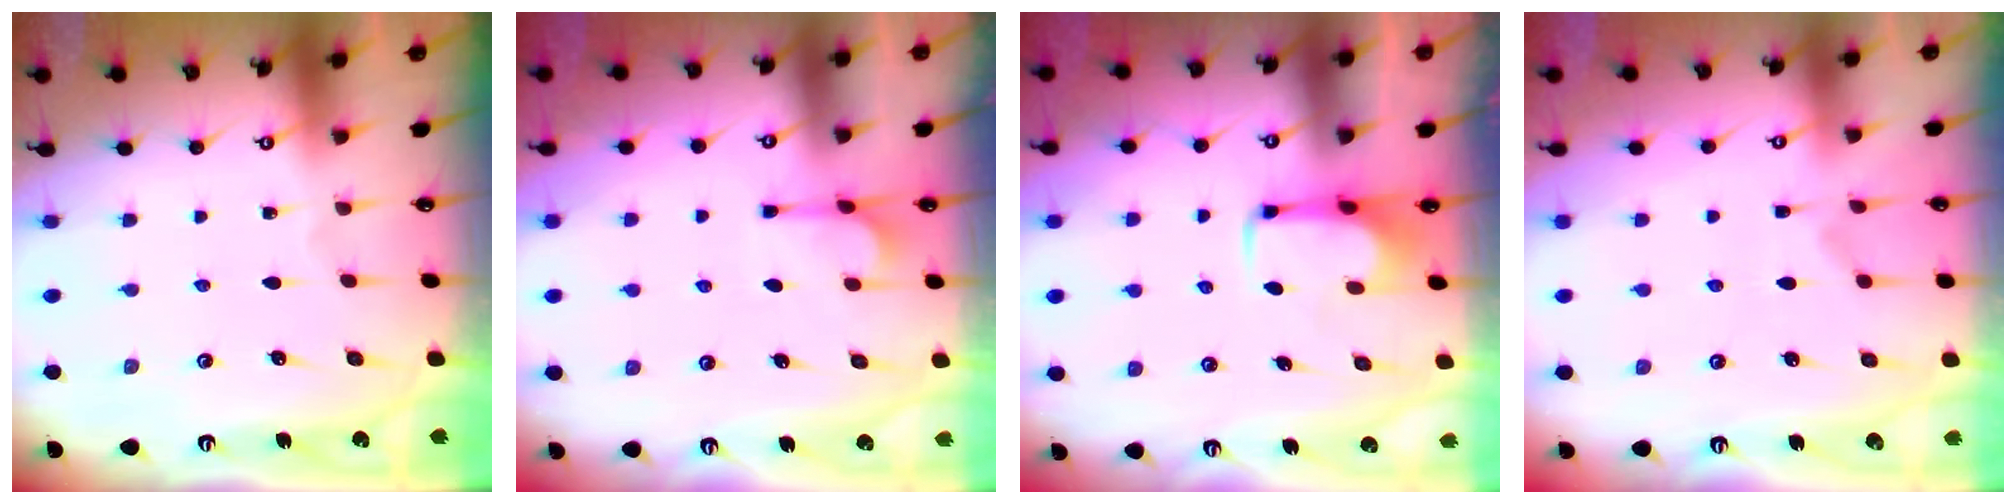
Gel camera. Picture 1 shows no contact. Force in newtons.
{"total": 1.4, "press": 0.8, "slide": 1.2}
{"total": 1.8, "press": 1.8, "slide": 0.4}
{"total": 1.1, "press": 0.7, "slide": 0.9}